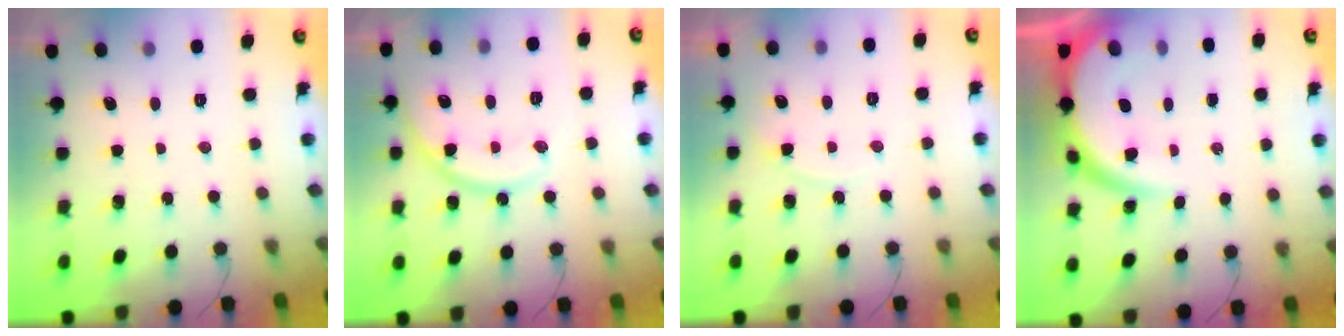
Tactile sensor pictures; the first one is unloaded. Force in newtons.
{"total": 14.8, "press": 14.7, "slide": 1.2}
{"total": 6.7, "press": 6.7, "slide": 0.7}
{"total": 11.0, "press": 10.9, "slide": 1.1}